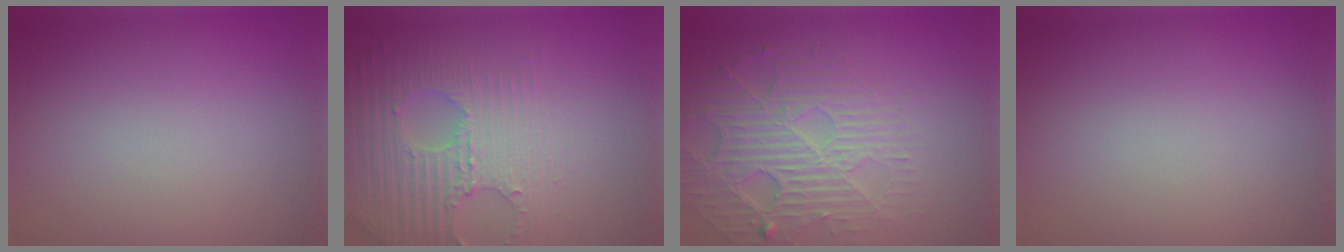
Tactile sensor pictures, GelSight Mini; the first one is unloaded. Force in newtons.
{"total": 4.8, "press": 4.3, "slide": 2.2}
{"total": 5.6, "press": 4.5, "slide": 3.3}
{"total": 0.0}